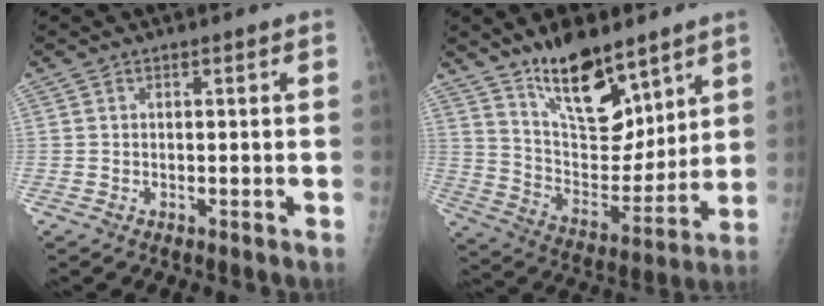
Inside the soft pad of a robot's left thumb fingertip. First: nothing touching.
{"total": 16.6, "force": [11.6, 7.2, 9.3], "torque": [-0.101, -0.087, 0.212]}